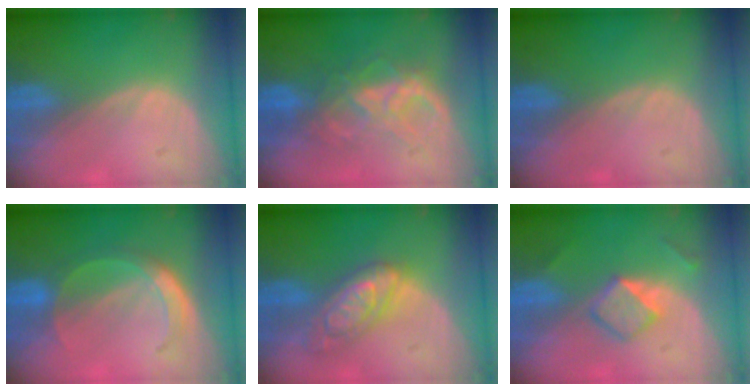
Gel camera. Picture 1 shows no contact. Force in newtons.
{"total": 6.5, "press": 6.5, "slide": 0.7}
{"total": 0.0}
{"total": 6.0, "press": 5.2, "slide": 3.0}
{"total": 7.2, "press": 7.2, "slide": 0.6}
{"total": 4.7, "press": 4.2, "slide": 2.1}